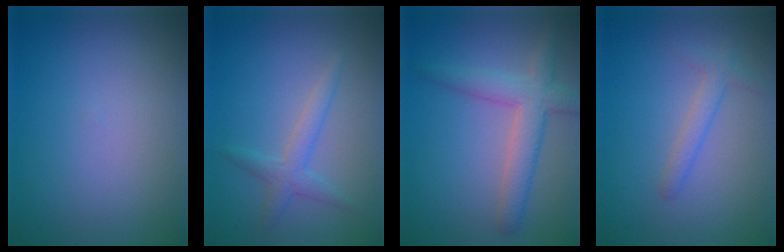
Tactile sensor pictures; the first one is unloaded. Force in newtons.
{"total": 2.0, "press": 2.0, "slide": 0.0}
{"total": 4.1, "press": 4.1, "slide": 0.2}
{"total": 1.7, "press": 1.7, "slide": 0.1}